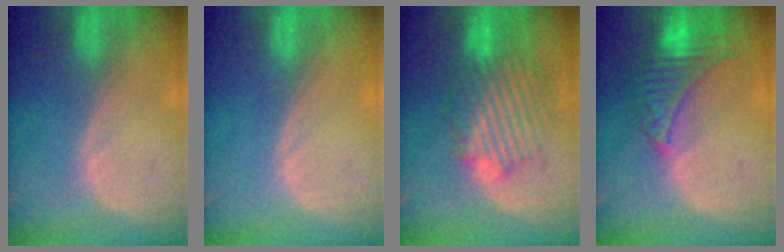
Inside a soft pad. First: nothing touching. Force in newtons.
{"total": 0.0}
{"total": 8.9, "press": 8.8, "slide": 1.4}
{"total": 8.0, "press": 7.4, "slide": 3.0}